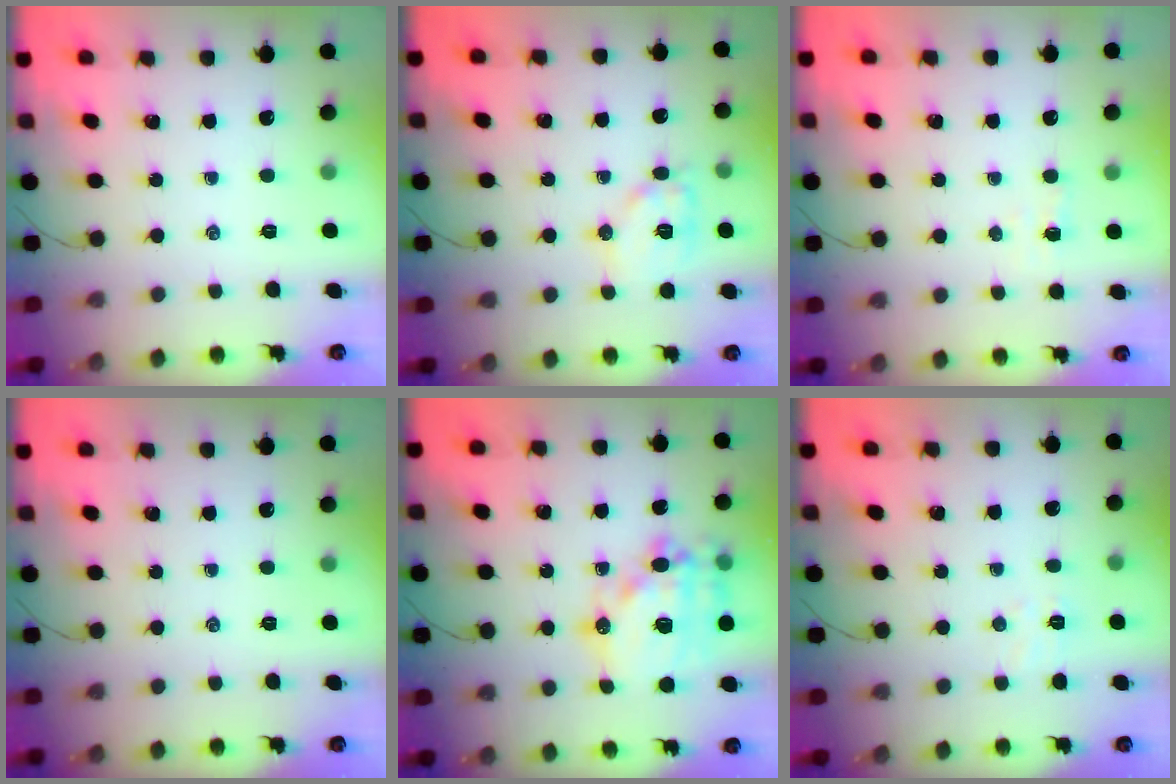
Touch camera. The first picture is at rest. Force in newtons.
{"total": 11.3, "press": 11.3, "slide": 0.5}
{"total": 1.8, "press": 1.7, "slide": 0.6}
{"total": 0.0}
{"total": 19.3, "press": 18.9, "slide": 4.1}
{"total": 3.5, "press": 3.3, "slide": 1.0}